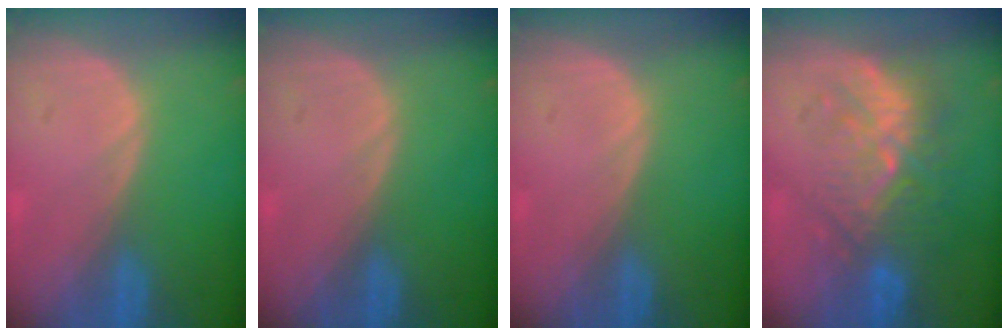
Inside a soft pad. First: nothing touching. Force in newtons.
{"total": 0.0}
{"total": 0.0}
{"total": 9.2, "press": 8.8, "slide": 2.6}